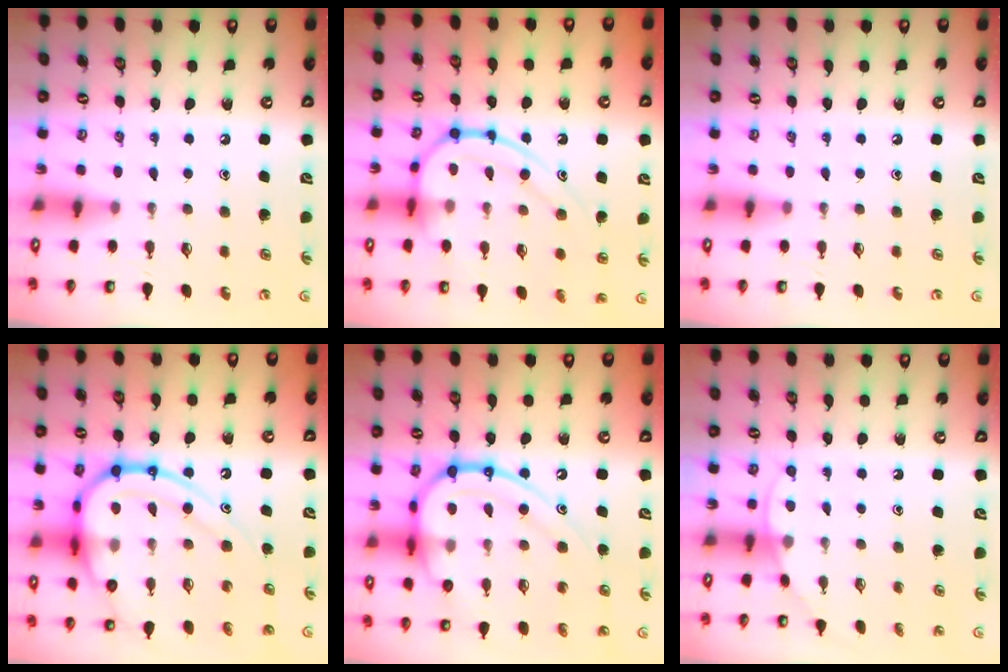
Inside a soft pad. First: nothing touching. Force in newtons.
{"total": 14.4, "press": 14.4, "slide": 0.5}
{"total": 0.0}
{"total": 21.9, "press": 21.8, "slide": 1.3}
{"total": 21.2, "press": 21.2, "slide": 1.4}
{"total": 5.1, "press": 5.1, "slide": 0.5}